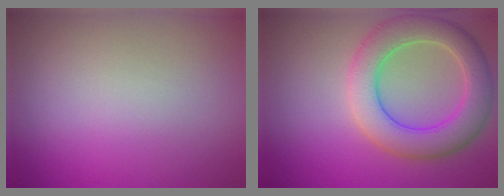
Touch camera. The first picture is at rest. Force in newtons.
{"total": 6.6, "press": 6.6, "slide": 0.3}